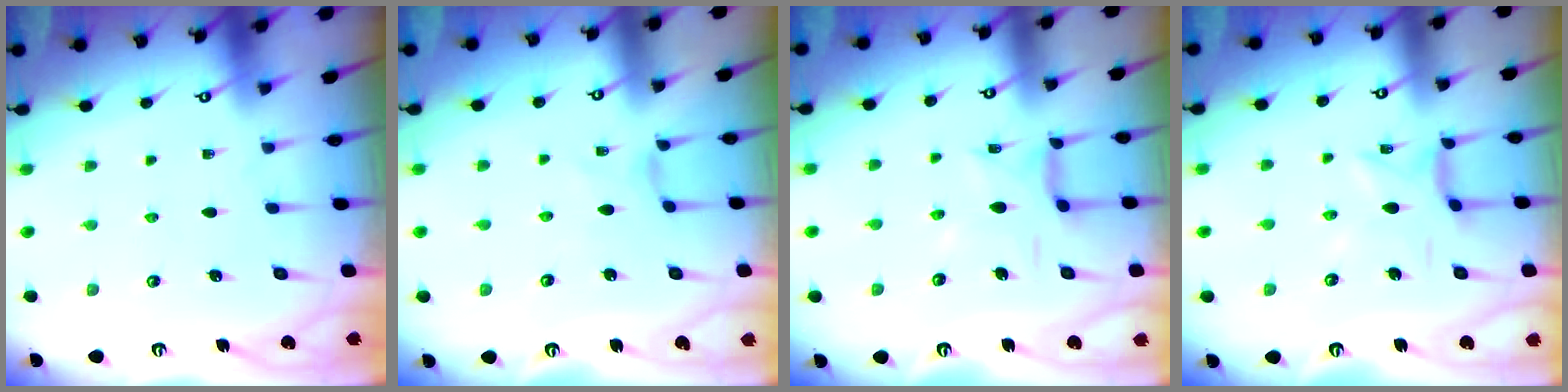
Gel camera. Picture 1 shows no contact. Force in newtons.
{"total": 0.0}
{"total": 10.6, "press": 10.5, "slide": 0.7}
{"total": 6.0, "press": 6.0, "slide": 0.3}